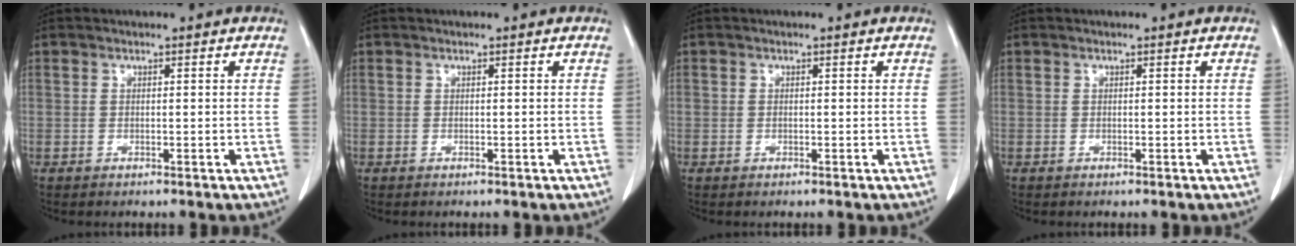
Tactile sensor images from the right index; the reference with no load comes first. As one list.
[{"total": 0.0}, {"total": 0.5, "force": [0.0, 0.4, 0.3], "torque": [-0.004, 0.007, 0.001]}, {"total": 0.0}]